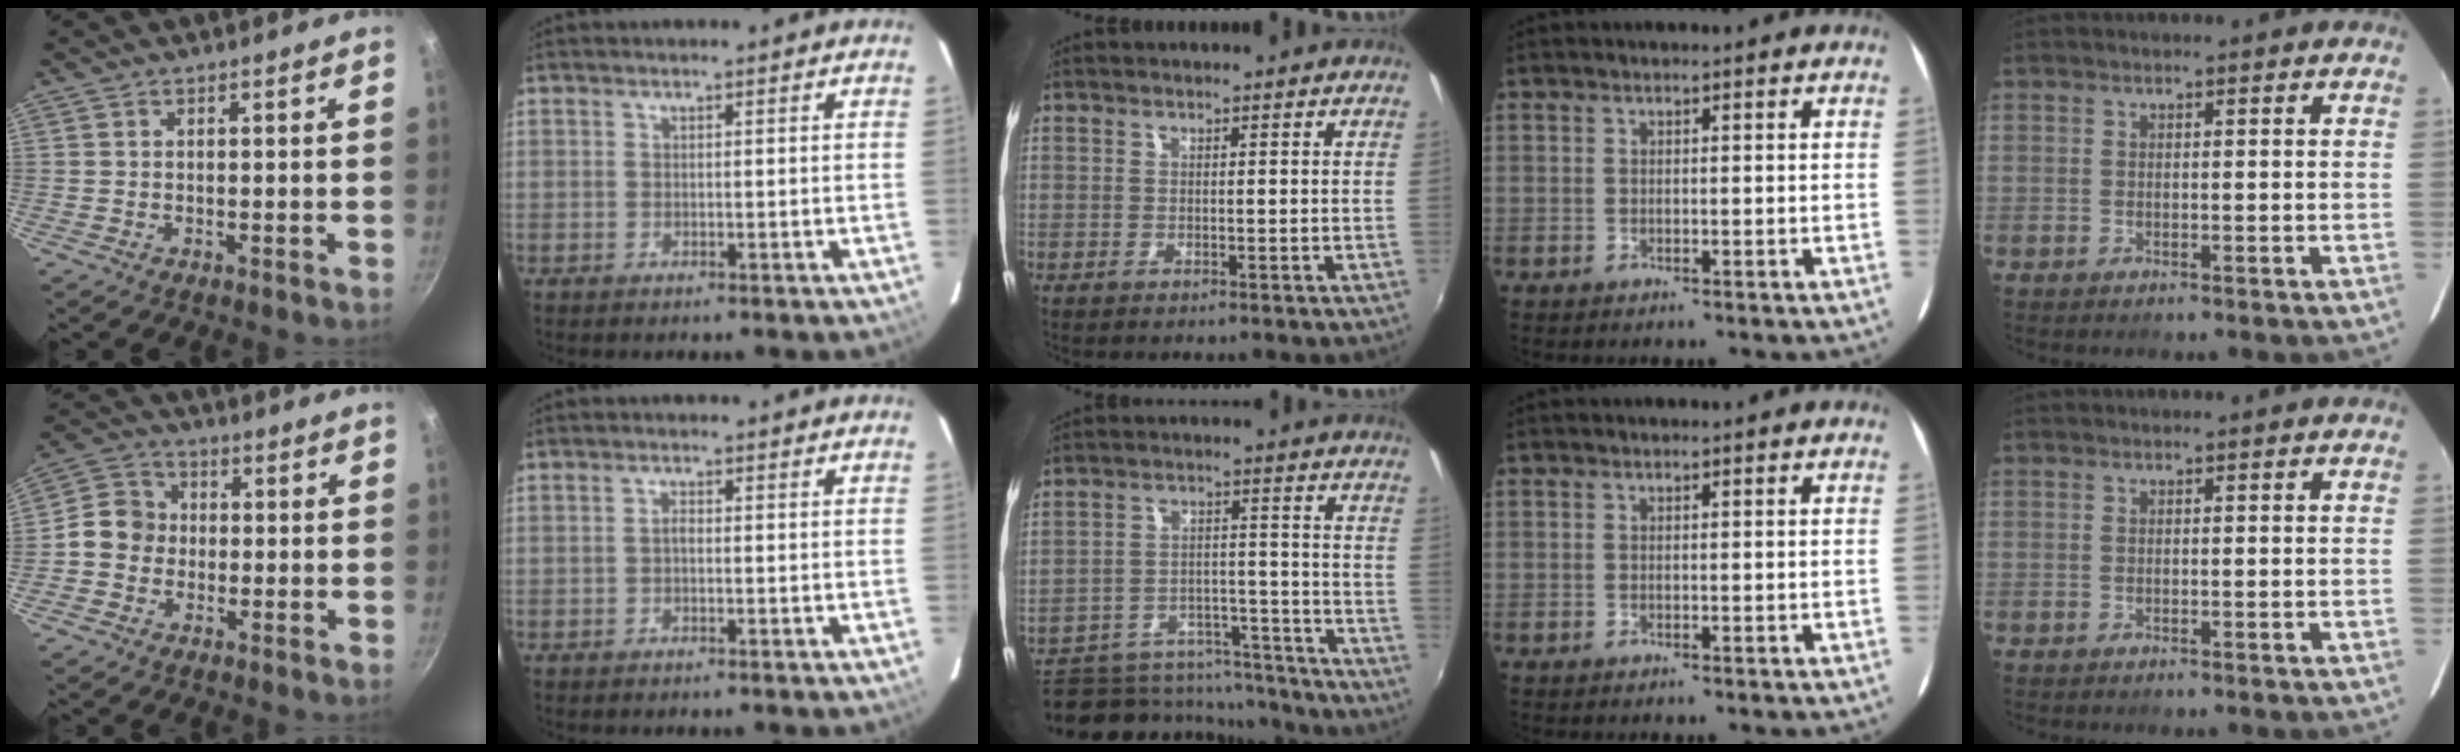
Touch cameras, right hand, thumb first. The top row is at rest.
{"thumb": {"total": 7.4, "force": [-0.9, 6.6, 3.3], "torque": [-0.026, 0.017, -0.037]}, "index": {"total": 0.9, "force": [-0.3, 0.5, 0.7], "torque": [-0.013, 0.005, -0.006]}, "middle": {"total": 15.0, "force": [-12.5, 7.3, 4.3], "torque": [-0.090, 0.026, -0.159]}}